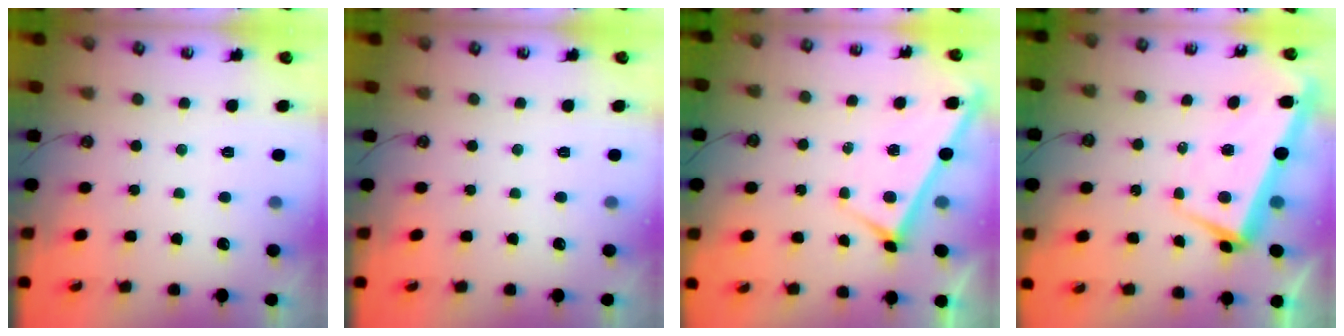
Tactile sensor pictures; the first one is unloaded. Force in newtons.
{"total": 0.0}
{"total": 3.0, "press": 2.9, "slide": 0.3}
{"total": 2.1, "press": 0.3, "slide": 2.1}